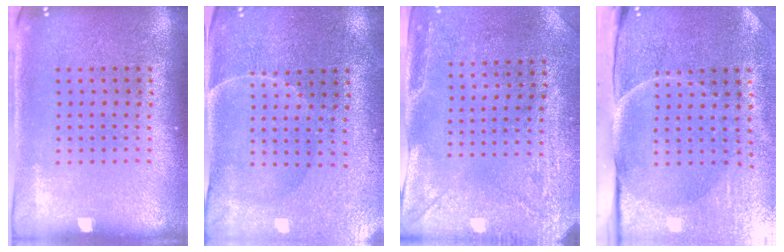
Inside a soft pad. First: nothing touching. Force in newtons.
{"total": 0.6, "press": 0.5, "slide": 0.4}
{"total": 3.0, "press": 2.4, "slide": 1.8}
{"total": 5.0, "press": 3.9, "slide": 3.1}